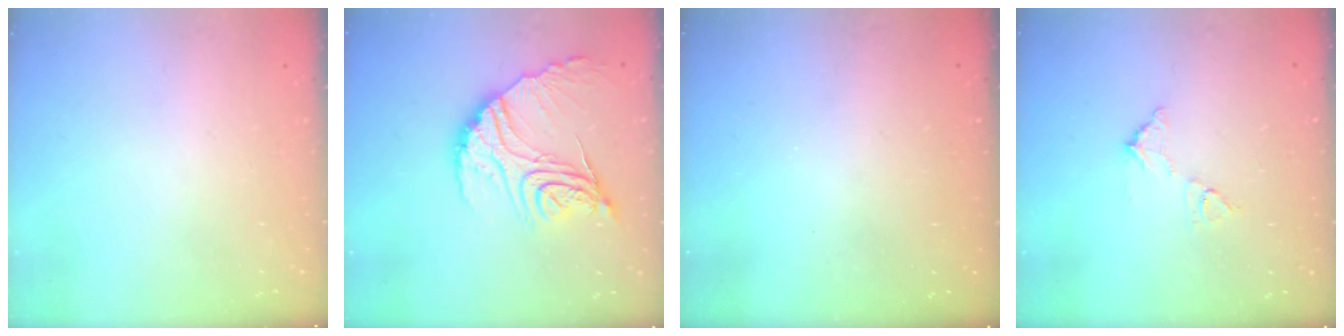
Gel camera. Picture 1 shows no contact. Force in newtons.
{"total": 18.3, "press": 18.2, "slide": 1.5}
{"total": 3.3, "press": 3.3, "slide": 0.1}
{"total": 7.3, "press": 7.3, "slide": 0.3}